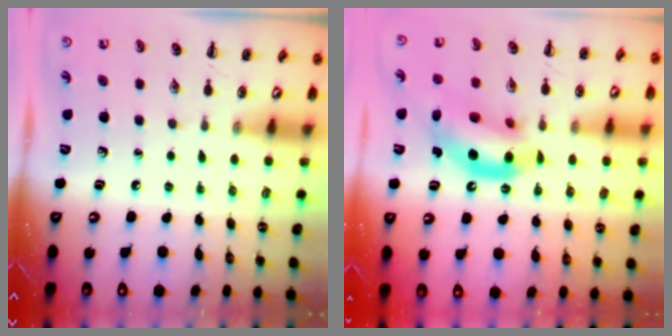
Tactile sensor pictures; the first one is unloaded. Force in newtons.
{"total": 13.1, "press": 12.7, "slide": 3.4}